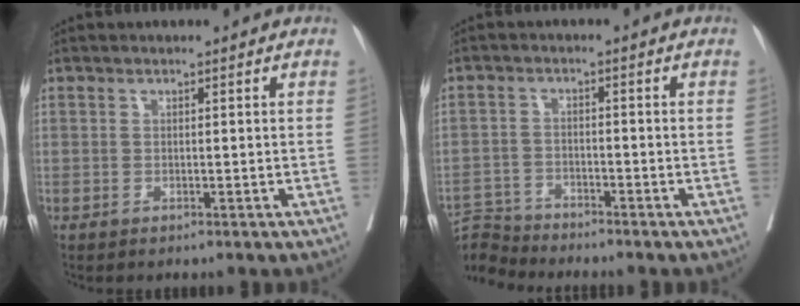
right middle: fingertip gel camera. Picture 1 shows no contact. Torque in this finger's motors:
{"motor_torque": [-0.16, 0.21, -0.15, -0.06]}